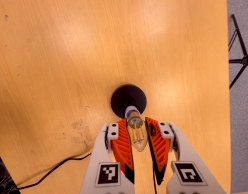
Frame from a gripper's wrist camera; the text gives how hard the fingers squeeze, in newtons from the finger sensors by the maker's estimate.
{"total": 21.6, "left": 24.7, "right": 18.5}